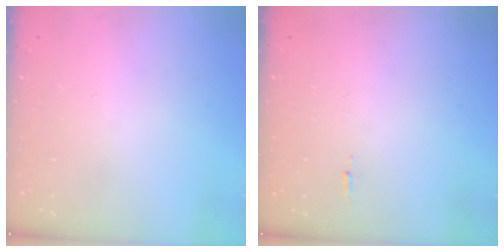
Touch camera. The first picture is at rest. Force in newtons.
{"total": 5.6, "press": 5.3, "slide": 1.8}